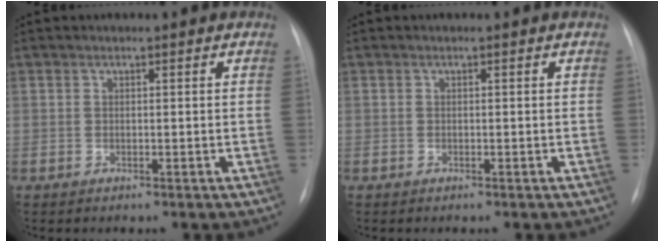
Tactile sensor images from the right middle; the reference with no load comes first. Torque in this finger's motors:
{"motor_torque": [1.13, -1.00, 0.49, -0.03]}